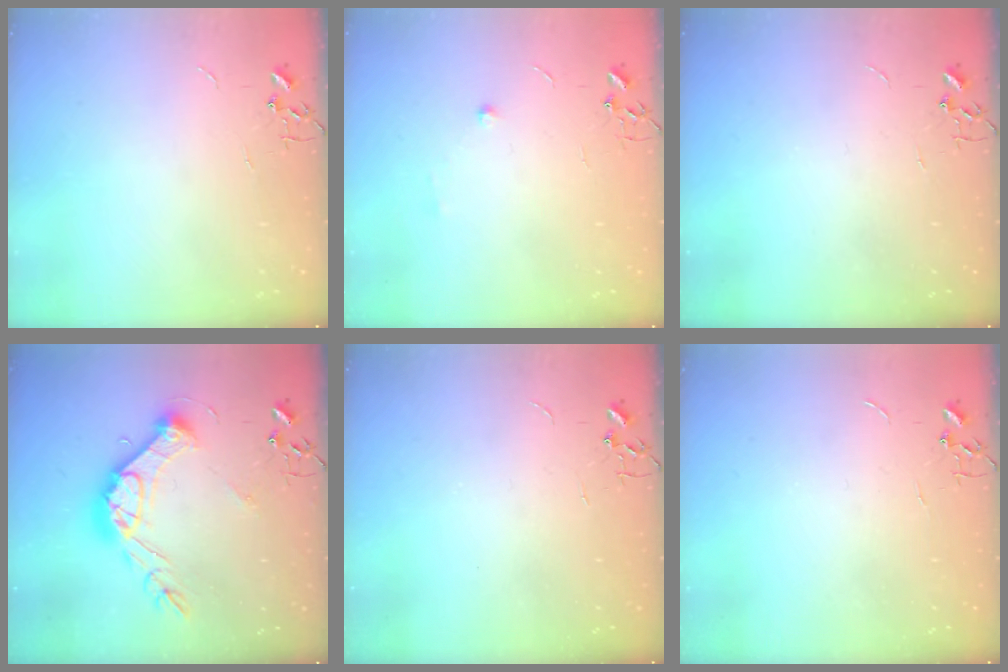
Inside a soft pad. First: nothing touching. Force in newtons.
{"total": 5.0, "press": 4.8, "slide": 1.3}
{"total": 0.0}
{"total": 17.8, "press": 17.8, "slide": 1.4}
{"total": 0.0}
{"total": 0.0}